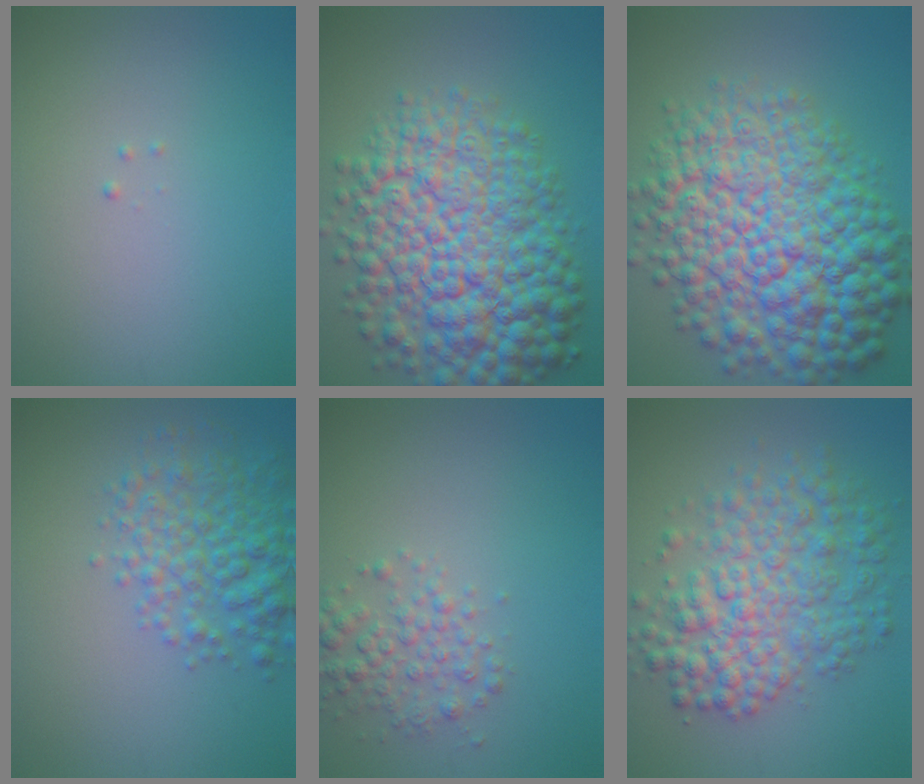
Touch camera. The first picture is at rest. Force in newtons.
{"total": 13.0, "press": 13.0, "slide": 0.3}
{"total": 14.0, "press": 14.0, "slide": 0.2}
{"total": 5.0, "press": 5.0, "slide": 0.2}
{"total": 2.7, "press": 2.7, "slide": 0.0}
{"total": 7.2, "press": 7.2, "slide": 0.1}